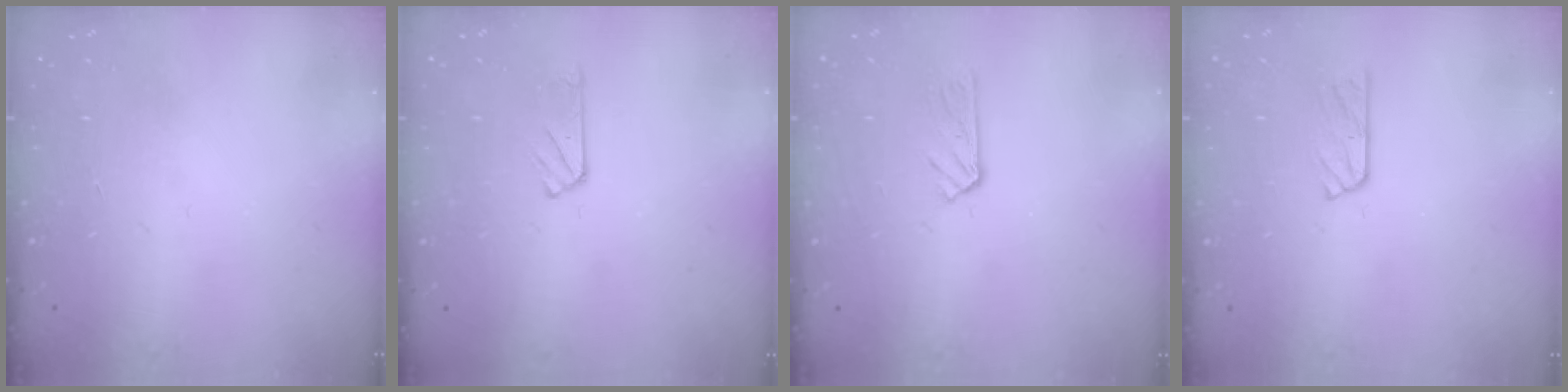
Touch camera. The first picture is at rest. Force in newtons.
{"total": 3.1, "press": 3.1, "slide": 0.4}
{"total": 4.0, "press": 4.0, "slide": 0.4}
{"total": 3.9, "press": 3.9, "slide": 0.4}